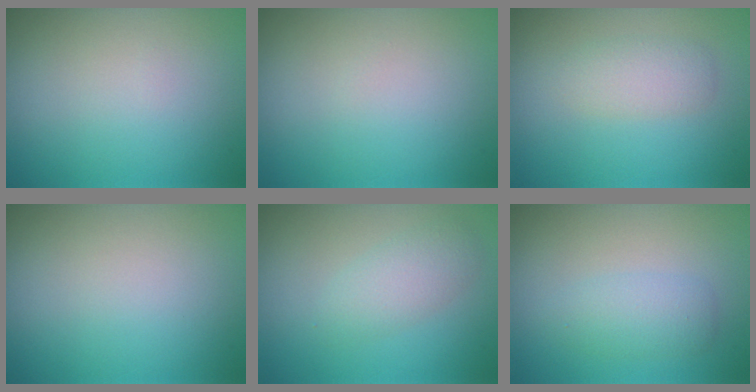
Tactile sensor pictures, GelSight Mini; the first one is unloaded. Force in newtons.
{"total": 0.0}
{"total": 2.0, "press": 2.0, "slide": 0.2}
{"total": 0.0}
{"total": 2.4, "press": 2.4, "slide": 0.2}
{"total": 2.3, "press": 2.2, "slide": 0.2}